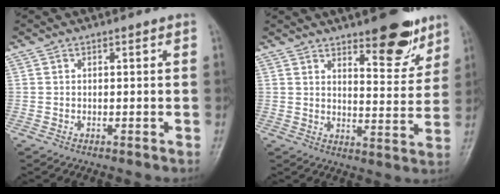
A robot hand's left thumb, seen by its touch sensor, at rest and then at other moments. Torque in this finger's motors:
{"motor_torque": [0.36, 0.14, 0.04, -0.35, 0.09]}